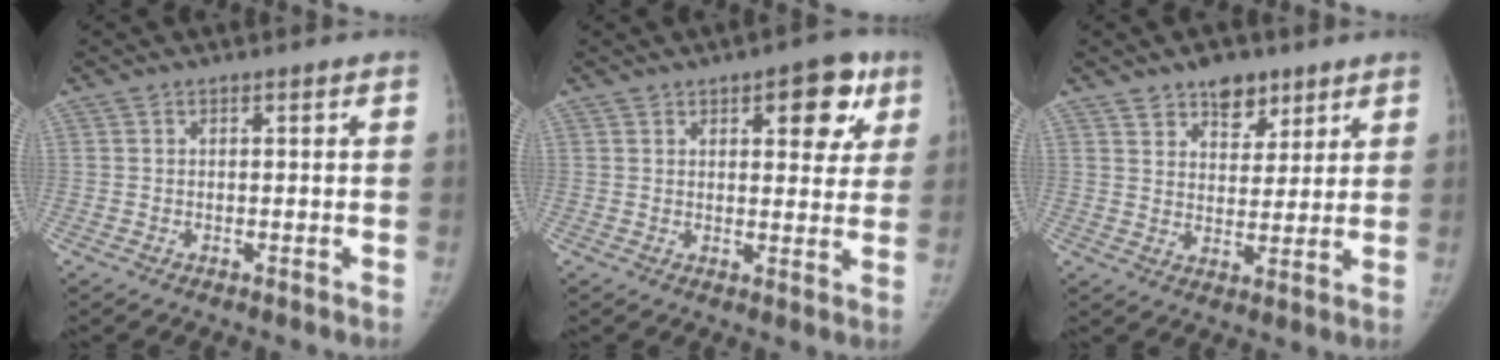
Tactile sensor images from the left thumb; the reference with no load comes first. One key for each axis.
{"total": 9.0, "fx": 4.2, "fy": 4.3, "fz": 6.7, "tx": -0.044, "ty": -0.011, "tz": 0.047}
{"total": 7.5, "fx": 5.0, "fy": 4.4, "fz": 3.4, "tx": -0.017, "ty": -0.028, "tz": 0.080}